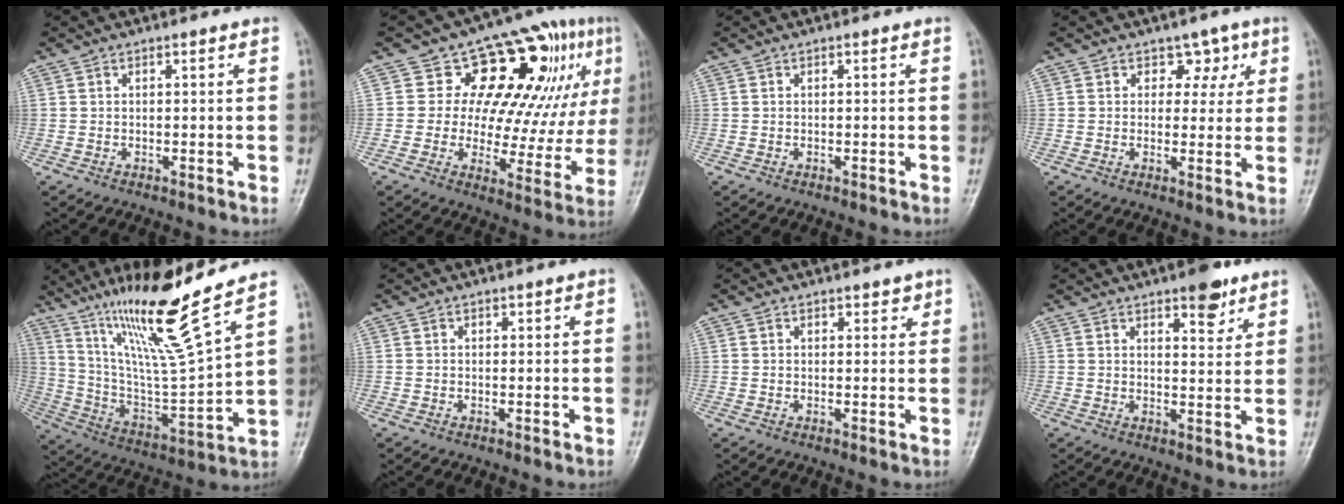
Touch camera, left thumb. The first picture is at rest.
{"total": 19.5, "force": [7.4, 10.6, 14.6], "torque": [-0.127, -0.013, 0.098]}
{"total": 0.0}
{"total": 4.4, "force": [2.1, 3.4, 1.9], "torque": [0.014, -0.007, 0.025]}
{"total": 19.7, "force": [13.4, 0.6, 14.4], "torque": [-0.233, -0.071, 0.249]}
{"total": 0.6, "force": [0.3, 0.4, 0.3], "torque": [0.003, 0.000, 0.004]}
{"total": 1.9, "force": [1.3, 1.2, 0.7], "torque": [0.009, -0.006, 0.014]}
{"total": 6.3, "force": [4.1, 2.4, 4.1], "torque": [-0.037, -0.023, 0.054]}